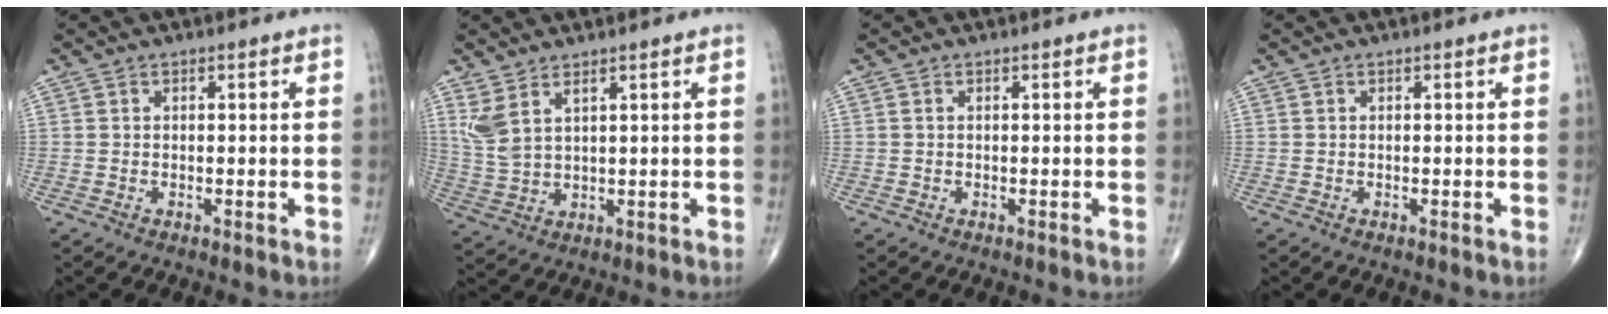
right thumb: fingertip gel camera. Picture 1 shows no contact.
{"total": 5.6, "force": [3.2, 2.0, 4.1], "torque": [-0.098, -0.015, 0.078]}
{"total": 0.0}
{"total": 0.0}